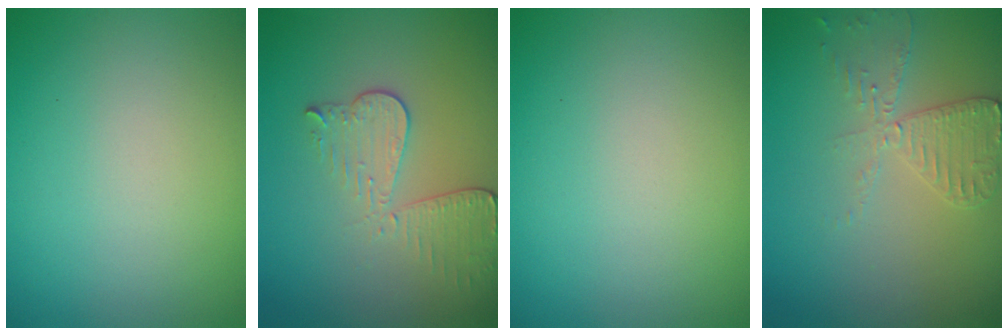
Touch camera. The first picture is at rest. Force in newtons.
{"total": 3.3, "press": 3.0, "slide": 1.5}
{"total": 0.0}
{"total": 2.9, "press": 2.8, "slide": 0.6}